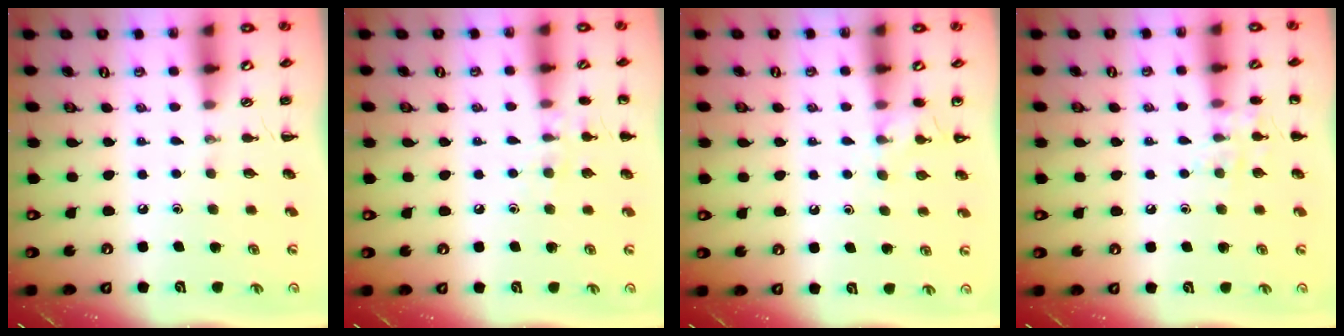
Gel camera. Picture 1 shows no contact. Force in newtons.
{"total": 7.3, "press": 7.0, "slide": 2.1}
{"total": 5.8, "press": 5.7, "slide": 1.3}
{"total": 8.1, "press": 7.9, "slide": 1.4}